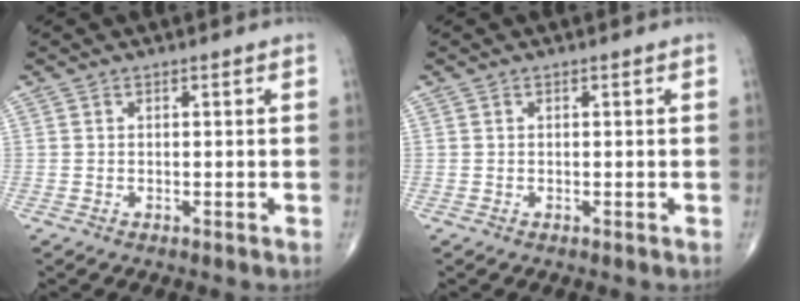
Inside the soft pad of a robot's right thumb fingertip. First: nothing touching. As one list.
[{"total": 0.0}]